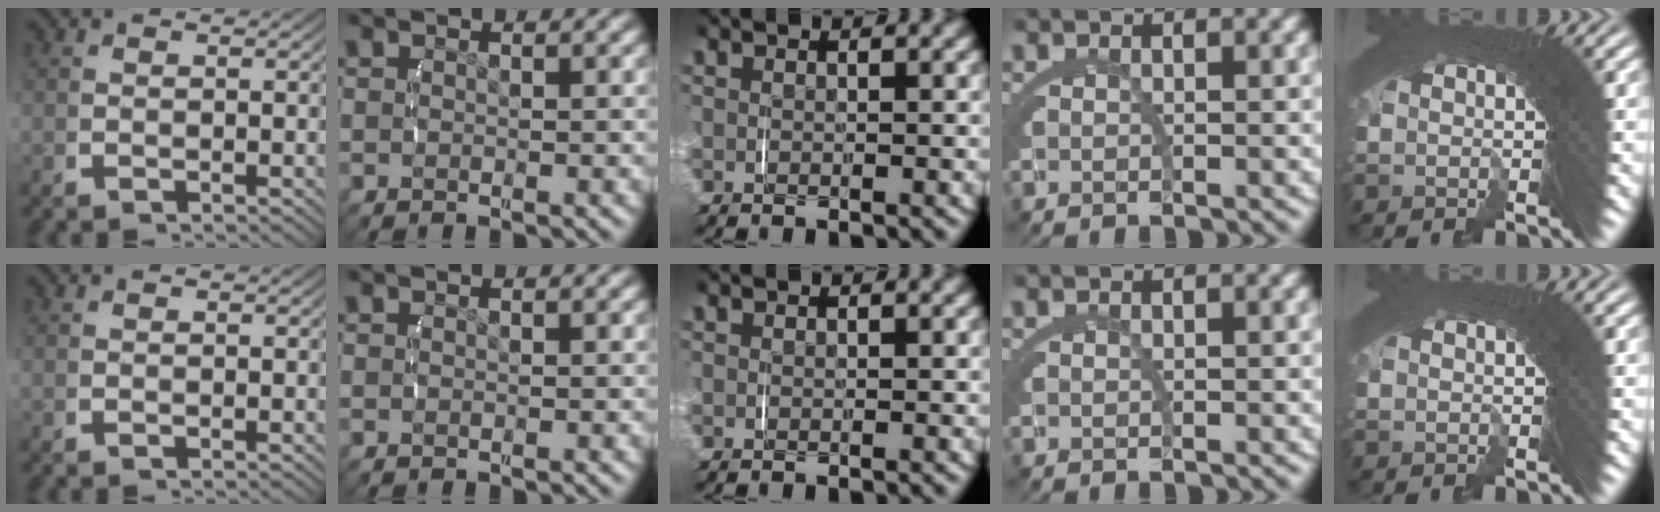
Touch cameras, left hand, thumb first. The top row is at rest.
{}